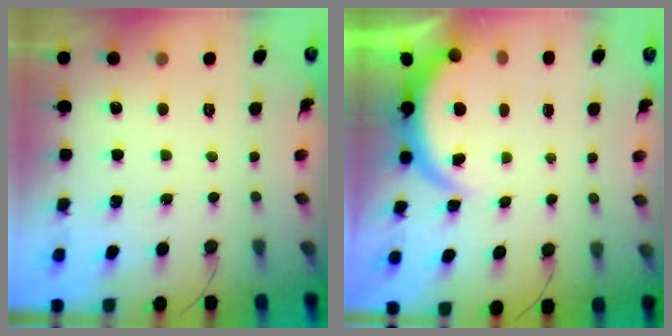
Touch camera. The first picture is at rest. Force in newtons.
{"total": 3.9, "press": 3.9, "slide": 0.2}